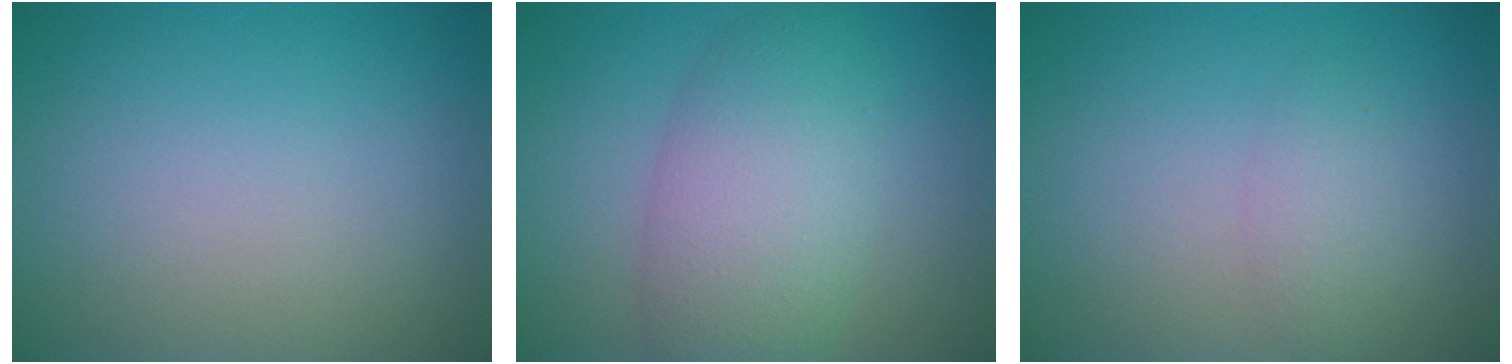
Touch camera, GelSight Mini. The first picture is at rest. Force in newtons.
{"total": 6.6, "press": 6.6, "slide": 0.3}
{"total": 1.6, "press": 1.5, "slide": 0.2}